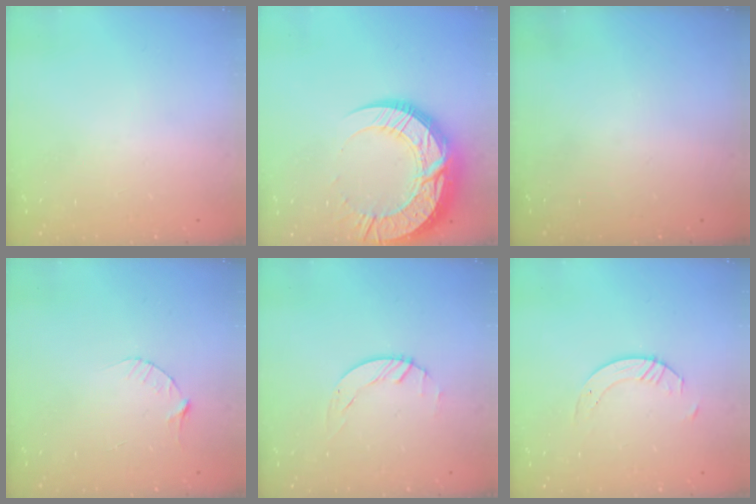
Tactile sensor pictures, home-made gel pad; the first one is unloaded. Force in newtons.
{"total": 22.5, "press": 22.4, "slide": 1.8}
{"total": 0.0}
{"total": 3.1, "press": 3.0, "slide": 0.4}
{"total": 1.7, "press": 1.7, "slide": 0.1}
{"total": 3.5, "press": 3.5, "slide": 0.4}